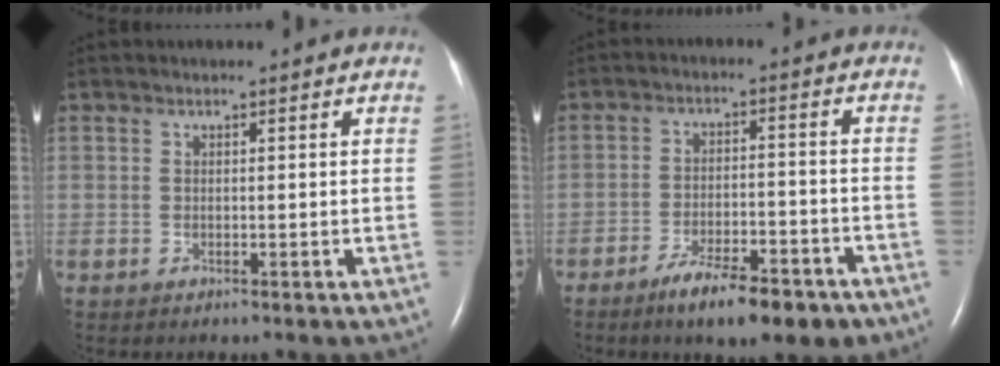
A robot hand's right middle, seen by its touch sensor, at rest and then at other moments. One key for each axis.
{"total": 10.1, "fx": -7.1, "fy": 2.6, "fz": 6.6, "tx": -0.103, "ty": -0.006, "tz": -0.109}